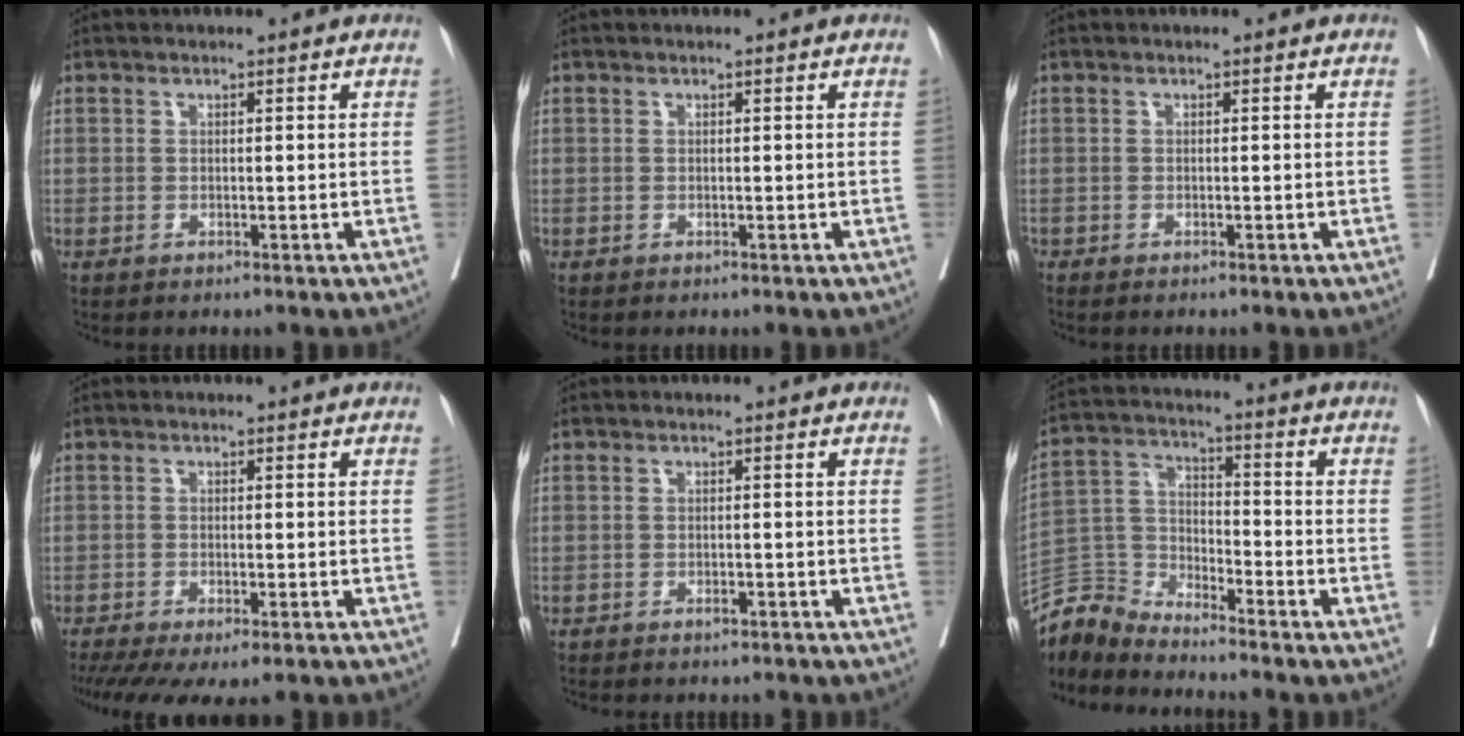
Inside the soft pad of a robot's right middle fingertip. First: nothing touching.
{"total": 0.0}
{"total": 0.0}
{"total": 11.1, "force": [-8.7, 2.3, 6.5], "torque": [-0.110, -0.019, -0.127]}
{"total": 2.8, "force": [-2.4, 0.6, 1.2], "torque": [-0.022, -0.003, -0.027]}
{"total": 7.1, "force": [-7.0, 0.2, -0.8], "torque": [0.009, 0.018, -0.144]}